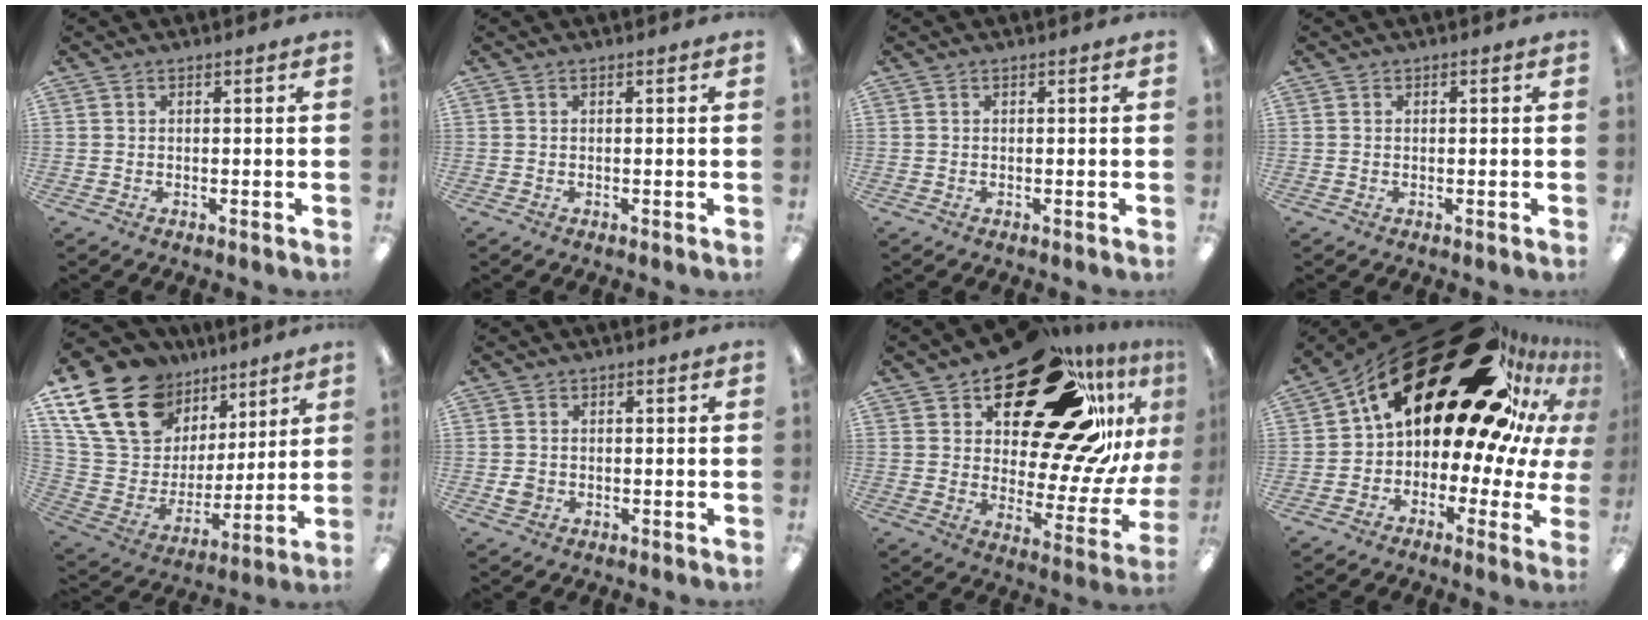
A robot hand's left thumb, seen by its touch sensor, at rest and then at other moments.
{"total": 0.0}
{"total": 0.0}
{"total": 0.0}
{"total": 22.4, "force": [13.5, 14.6, 10.5], "torque": [-0.227, -0.065, 0.263]}
{"total": 2.5, "force": [-0.3, 2.2, 1.0], "torque": [-0.009, 0.002, -0.007]}
{"total": 28.2, "force": [17.7, 12.6, 18.0], "torque": [-0.242, -0.115, 0.298]}
{"total": 31.3, "force": [17.9, 15.4, 20.7], "torque": [-0.273, -0.132, 0.337]}